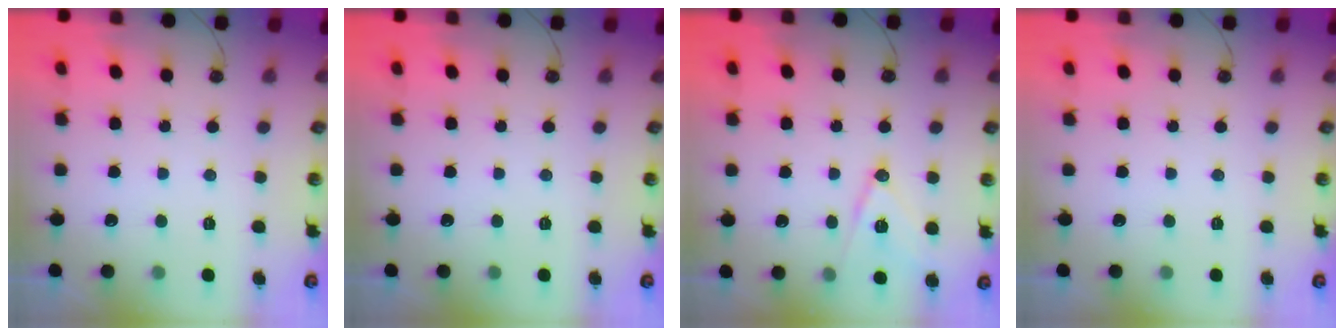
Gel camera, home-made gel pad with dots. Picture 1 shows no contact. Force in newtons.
{"total": 0.0}
{"total": 12.9, "press": 12.5, "slide": 3.1}
{"total": 0.0}